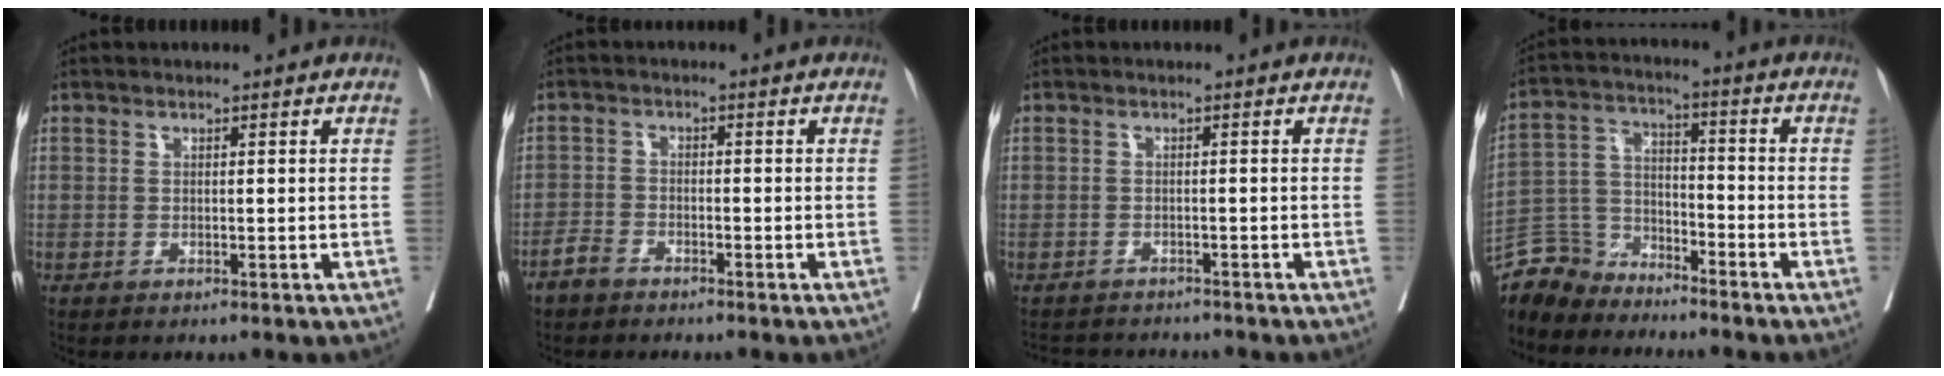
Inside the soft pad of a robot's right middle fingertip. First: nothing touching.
{"total": 2.3, "force": [-2.0, 0.9, 0.4], "torque": [-0.016, 0.005, -0.041]}
{"total": 5.4, "force": [-5.2, 1.3, 0.4], "torque": [-0.001, 0.000, -0.074]}
{"total": 7.3, "force": [-6.7, 2.6, -1.2], "torque": [0.018, 0.021, -0.140]}